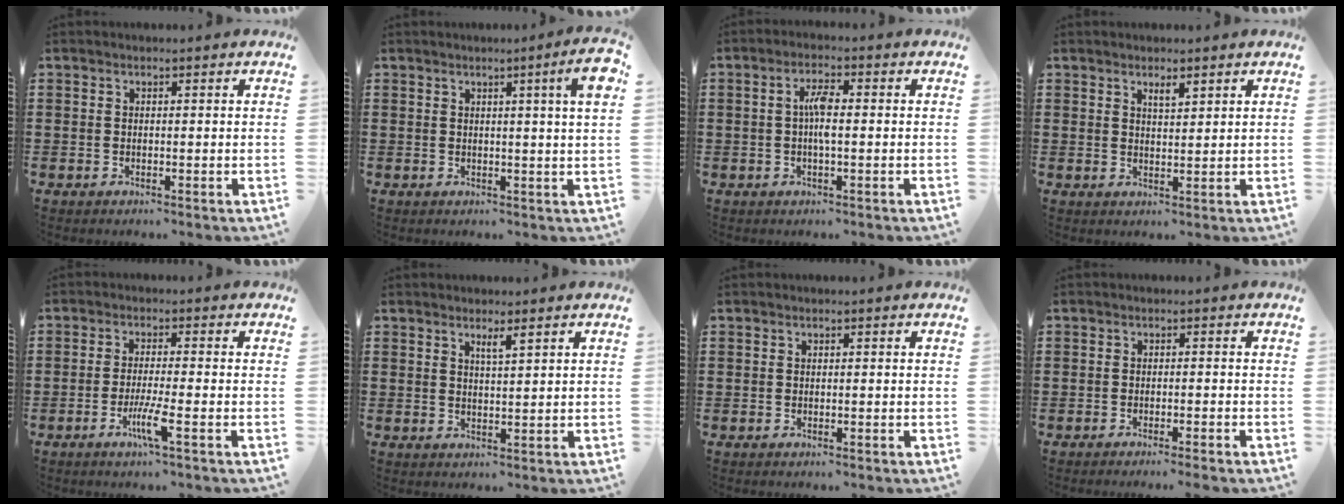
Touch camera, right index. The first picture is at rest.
{"total": 5.2, "force": [2.0, -0.5, 4.7], "torque": [-0.084, -0.007, 0.030]}
{"total": 3.7, "force": [-0.1, 0.8, 3.6], "torque": [-0.075, 0.001, -0.008]}
{"total": 1.9, "force": [1.5, 0.4, 1.1], "torque": [-0.024, 0.002, 0.027]}
{"total": 5.0, "force": [-2.5, -0.1, 4.3], "torque": [-0.085, -0.016, -0.045]}
{"total": 1.9, "force": [1.4, 0.1, 1.3], "torque": [-0.018, -0.003, 0.021]}
{"total": 0.0}
{"total": 1.1, "force": [-1.0, -0.2, 0.5], "torque": [-0.010, 0.001, -0.019]}